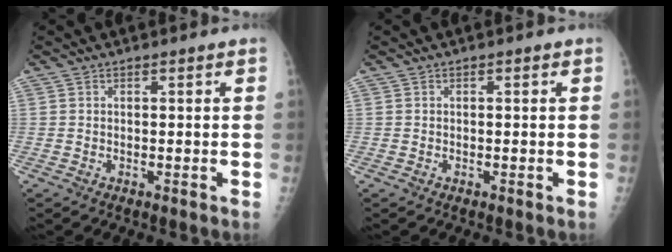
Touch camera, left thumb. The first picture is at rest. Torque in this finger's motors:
{"motor_torque": [-0.17, 0.01, -0.11, -0.04, 0.00]}